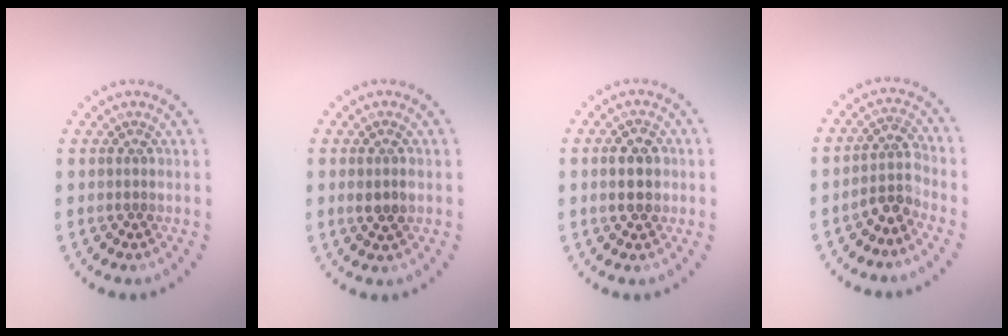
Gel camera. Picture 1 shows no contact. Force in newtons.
{"total": 1.7, "press": 1.6, "slide": 0.7}
{"total": 3.5, "press": 3.5, "slide": 0.2}
{"total": 2.5, "press": 1.9, "slide": 1.6}